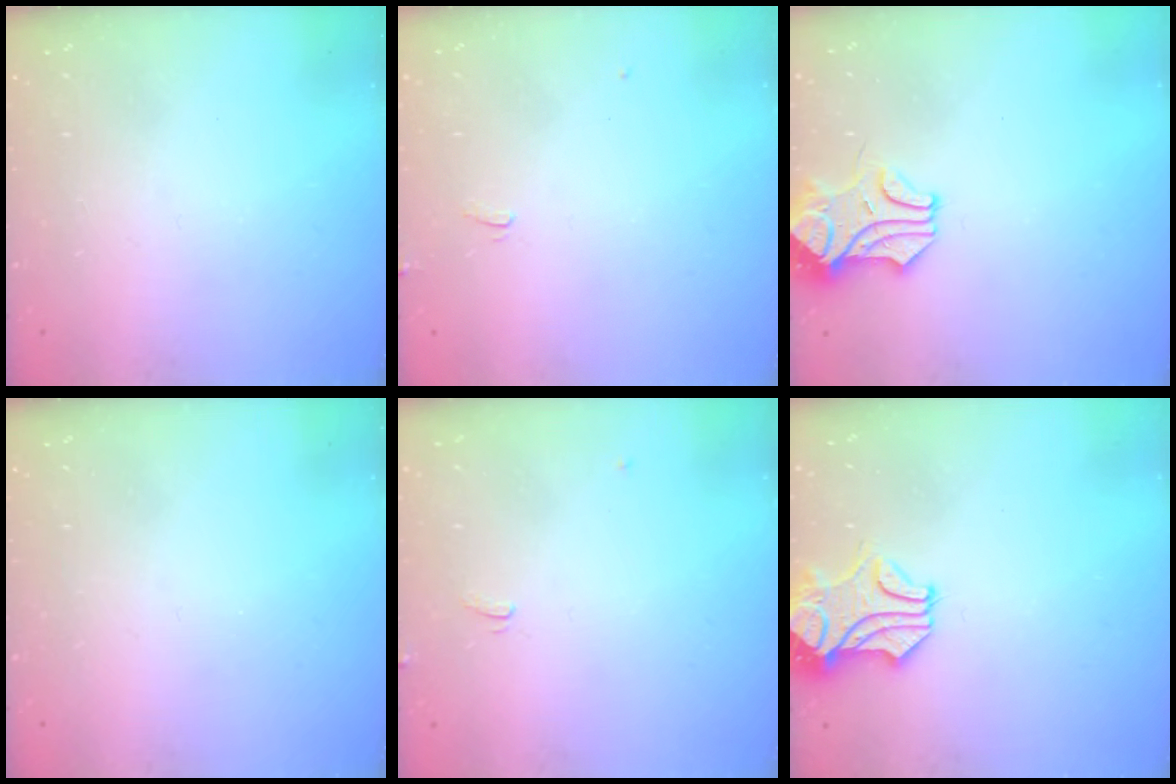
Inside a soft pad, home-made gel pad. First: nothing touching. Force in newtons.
{"total": 1.2, "press": 1.0, "slide": 0.6}
{"total": 1.1, "press": 0.5, "slide": 1.0}
{"total": 0.0}
{"total": 2.7, "press": 2.7, "slide": 0.3}
{"total": 0.8, "press": 0.3, "slide": 0.7}